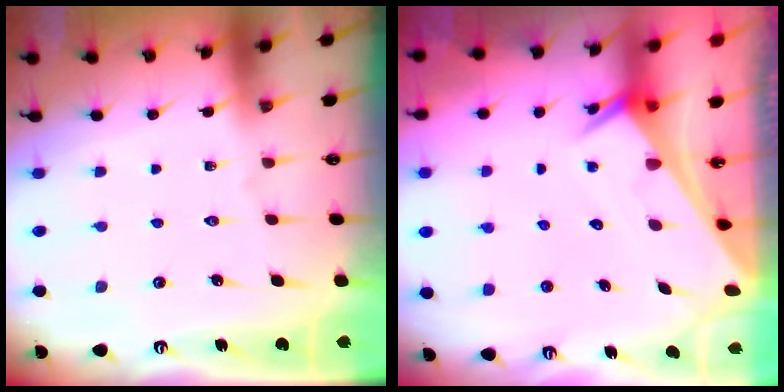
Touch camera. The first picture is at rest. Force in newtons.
{"total": 2.7, "press": 2.7, "slide": 0.1}